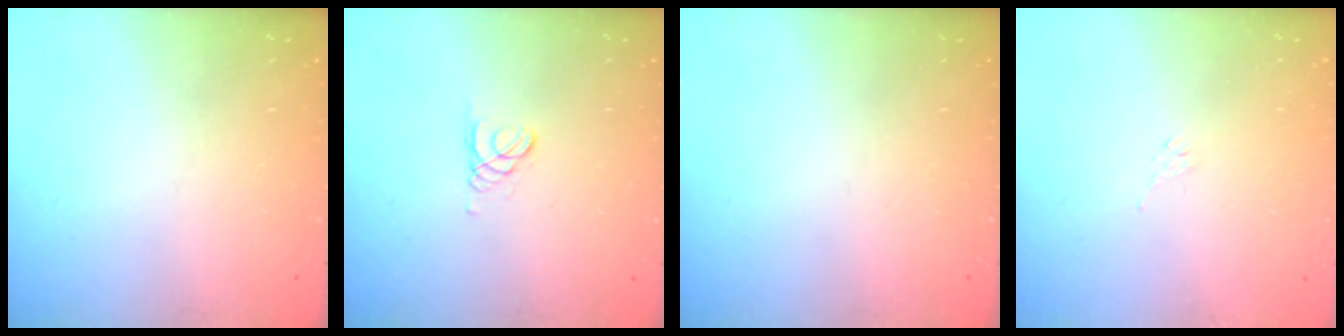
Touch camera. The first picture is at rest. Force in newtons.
{"total": 1.5, "press": 1.5, "slide": 0.1}
{"total": 0.0}
{"total": 4.3, "press": 4.2, "slide": 0.9}